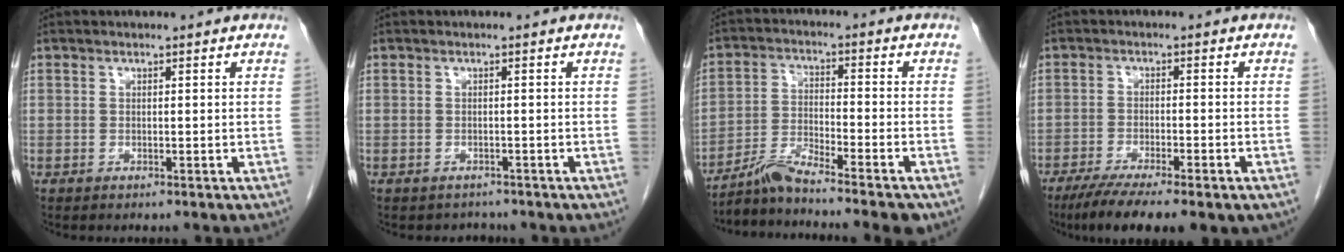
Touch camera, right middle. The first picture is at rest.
{"total": 1.7, "force": [-1.4, 0.9, -0.3], "torque": [-0.003, -0.001, -0.023]}
{"total": 8.3, "force": [-7.2, -0.8, 3.9], "torque": [-0.071, -0.007, -0.130]}
{"total": 10.3, "force": [-7.3, 1.8, 7.1], "torque": [-0.108, -0.019, -0.111]}